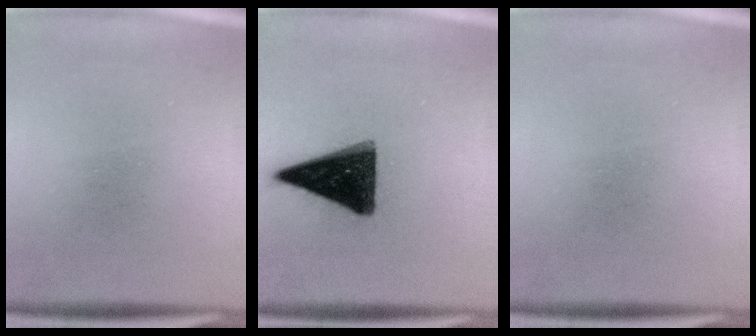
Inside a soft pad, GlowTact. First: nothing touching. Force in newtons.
{"total": 15.0}
{"total": 0.0}